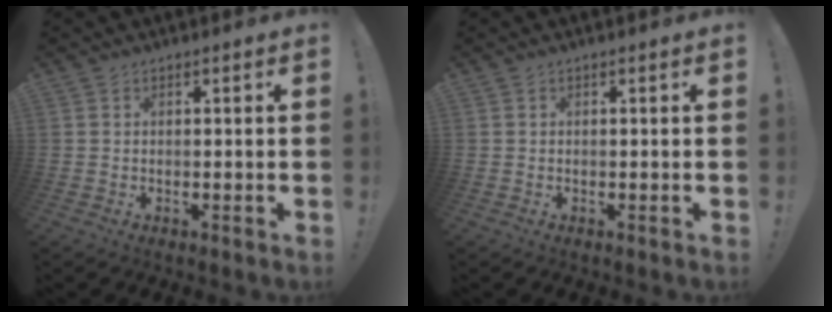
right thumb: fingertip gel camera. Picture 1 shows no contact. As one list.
[{"total": 0.0}]